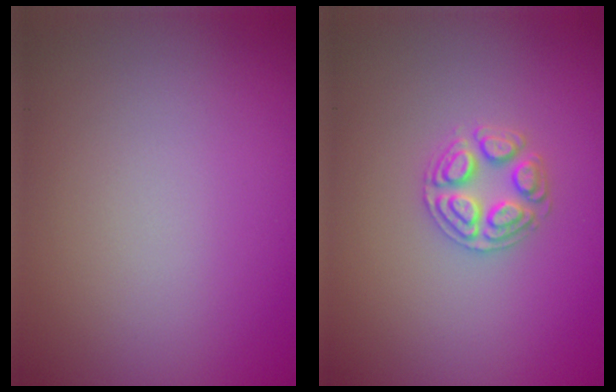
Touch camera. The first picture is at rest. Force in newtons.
{"total": 2.6, "press": 2.6, "slide": 0.2}